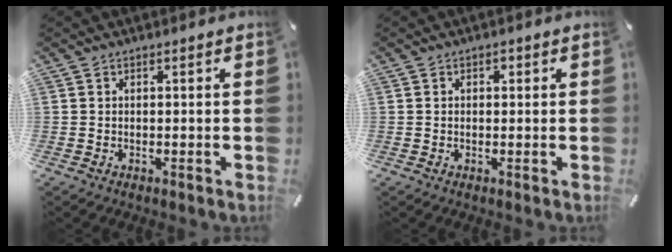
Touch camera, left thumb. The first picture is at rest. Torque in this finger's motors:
{"motor_torque": [0.08, 0.01, 0.10, 0.00, 0.00]}